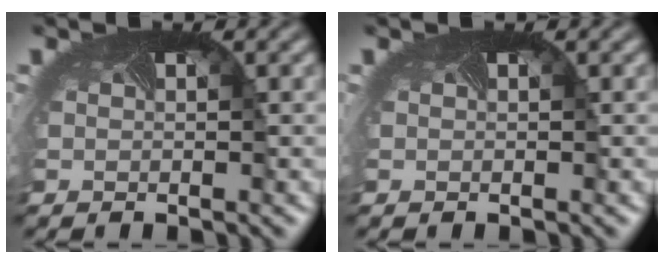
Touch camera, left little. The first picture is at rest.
{"total": 0.0}